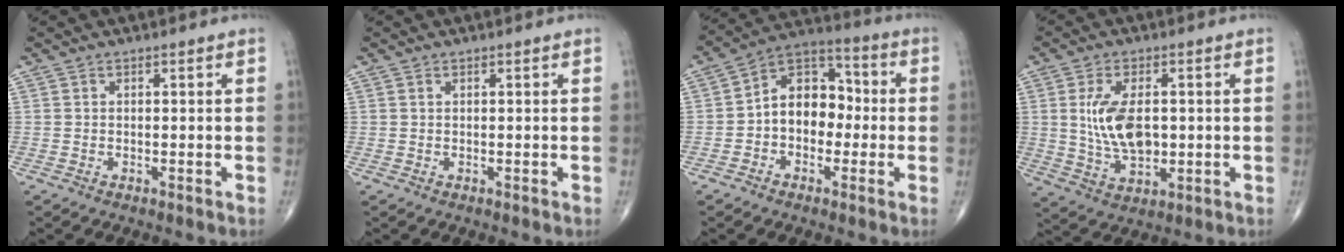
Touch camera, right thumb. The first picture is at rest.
{"total": 0.0}
{"total": 11.4, "force": [-1.0, 8.2, 7.8], "torque": [-0.086, 0.044, -0.034]}
{"total": 10.2, "force": [0.9, 5.6, 8.5], "torque": [-0.155, -0.008, 0.025]}